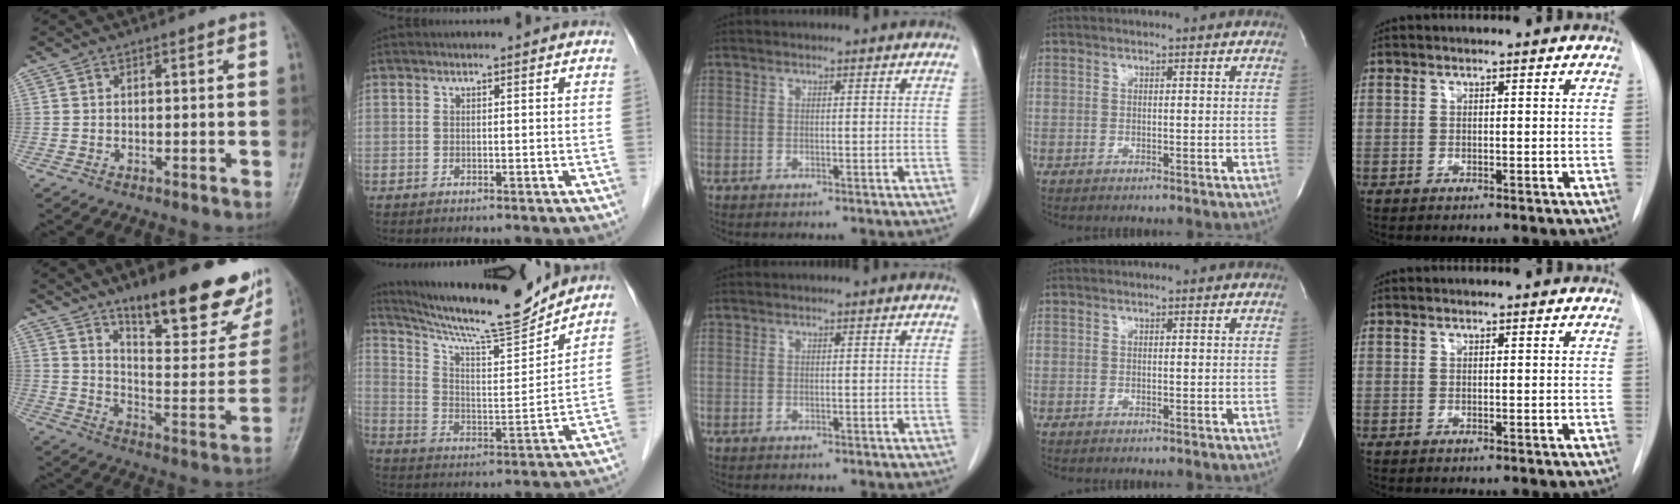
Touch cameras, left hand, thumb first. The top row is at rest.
{"thumb": {"total": 25.5, "force": [16.5, 8.1, 17.7], "torque": [-0.196, -0.083, 0.244]}, "index": {"total": 16.7, "force": [15.6, 0.0, 5.8], "torque": [-0.110, -0.021, 0.253]}}